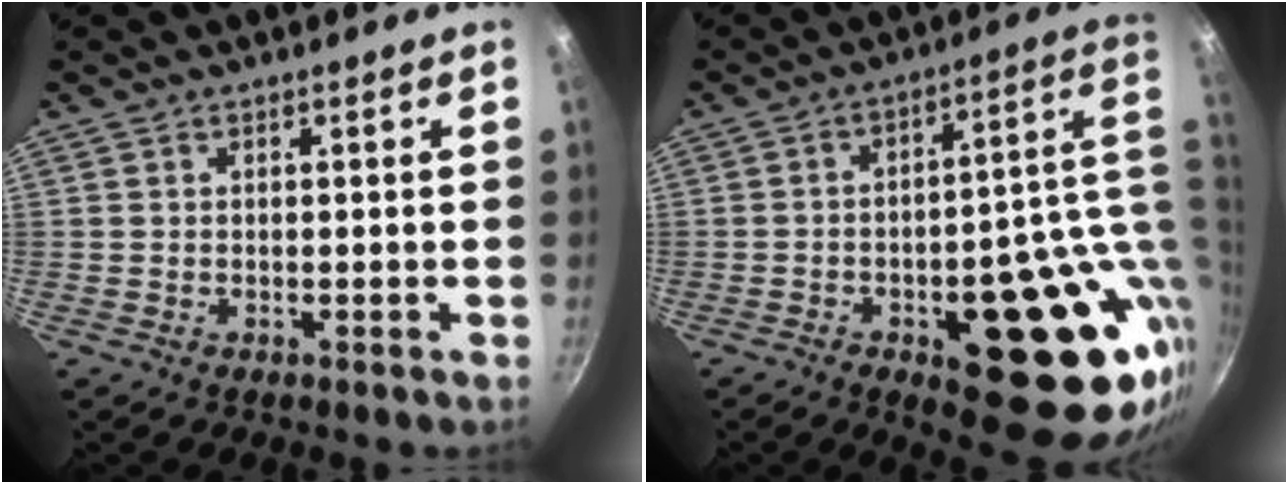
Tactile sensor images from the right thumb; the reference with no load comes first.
{"total": 24.8, "force": [-4.3, 10.5, 22.1], "torque": [-0.235, 0.005, -0.044]}